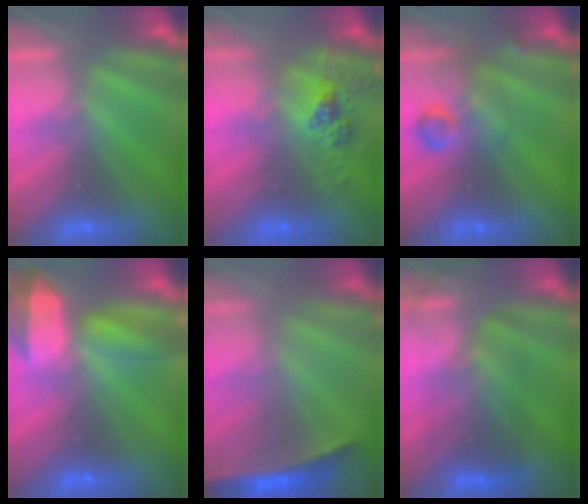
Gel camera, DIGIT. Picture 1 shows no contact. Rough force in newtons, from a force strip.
{"total": 2.4}
{"total": 2.8}
{"total": 7.6}
{"total": 1.5}
{"total": 2.9}